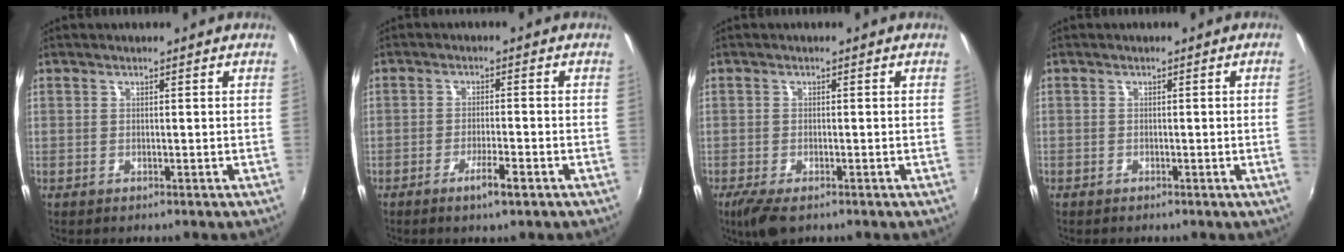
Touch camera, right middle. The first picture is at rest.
{"total": 3.9, "force": [-2.4, 0.3, 3.1], "torque": [-0.063, -0.005, -0.041]}
{"total": 4.9, "force": [-3.1, 1.8, 3.3], "torque": [-0.075, -0.020, -0.057]}
{"total": 1.3, "force": [-0.2, -0.8, 1.0], "torque": [-0.009, -0.008, -0.002]}